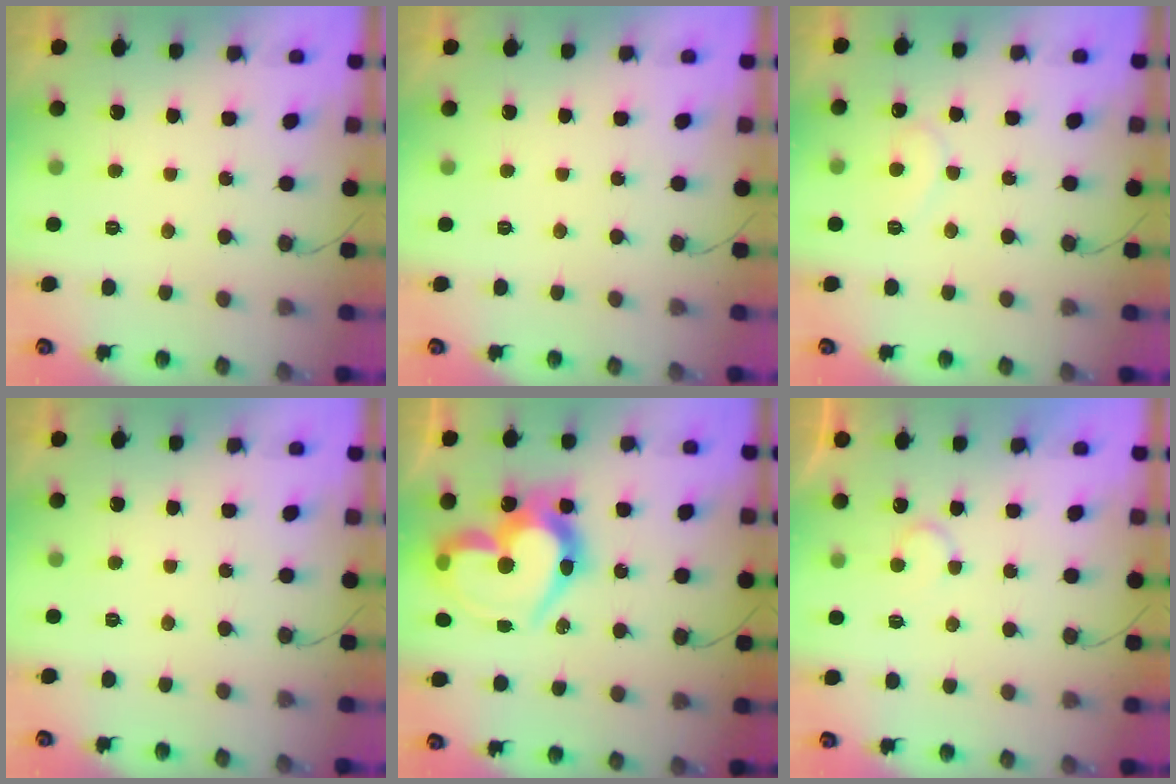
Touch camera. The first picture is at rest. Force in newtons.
{"total": 0.0}
{"total": 6.7, "press": 6.7, "slide": 0.5}
{"total": 0.0}
{"total": 23.6, "press": 23.5, "slide": 2.1}
{"total": 5.1, "press": 5.1, "slide": 0.4}